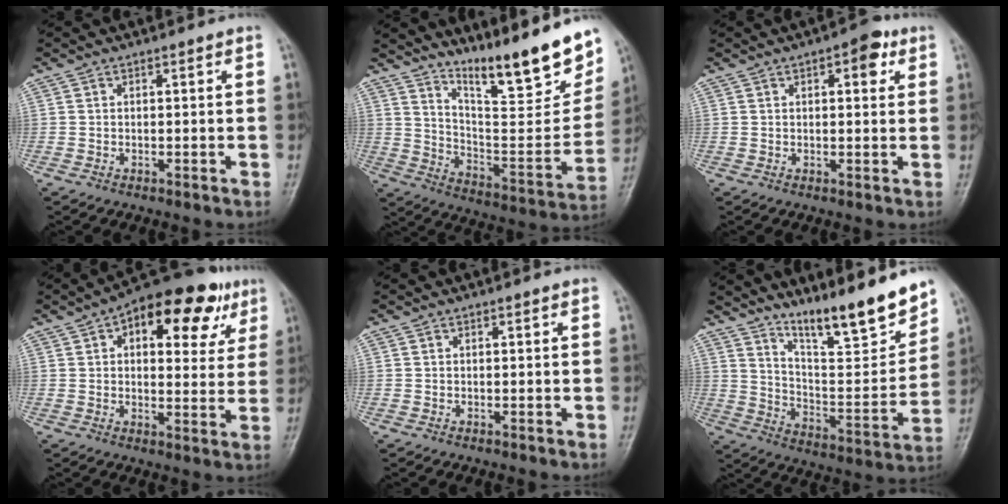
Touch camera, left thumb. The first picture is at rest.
{"total": 21.9, "force": [15.9, 4.1, 14.4], "torque": [-0.185, -0.099, 0.257]}
{"total": 5.1, "force": [2.3, 2.3, 4.0], "torque": [-0.035, -0.002, 0.022]}
{"total": 17.9, "force": [7.9, 9.0, 13.3], "torque": [-0.137, -0.001, 0.101]}
{"total": 0.0}
{"total": 17.2, "force": [13.4, 2.9, 10.4], "torque": [-0.129, -0.088, 0.229]}